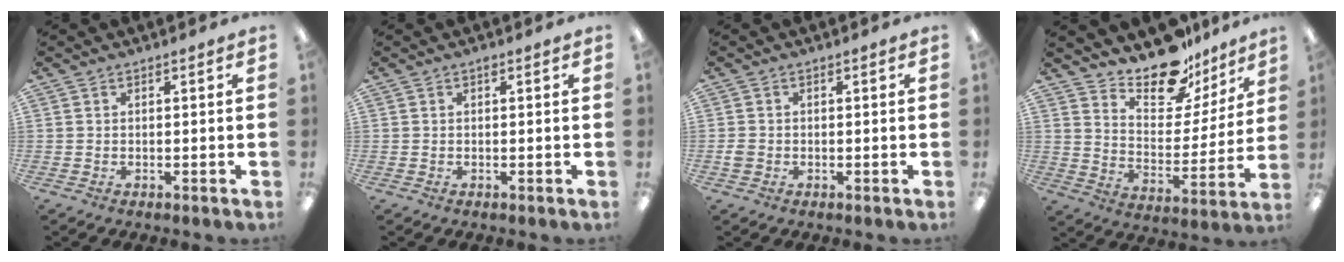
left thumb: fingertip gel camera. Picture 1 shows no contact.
{"total": 0.5, "force": [0.4, 0.2, 0.3], "torque": [-0.007, 0.003, 0.007]}
{"total": 1.7, "force": [-0.4, 1.5, 0.8], "torque": [-0.012, 0.004, -0.007]}
{"total": 15.8, "force": [13.4, 6.5, 5.1], "torque": [-0.088, -0.109, 0.239]}